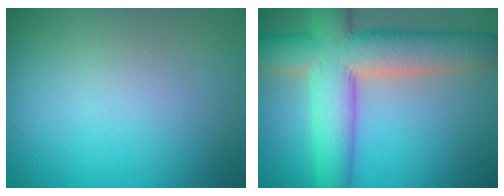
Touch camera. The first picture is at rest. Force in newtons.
{"total": 10.6, "press": 10.6, "slide": 0.6}